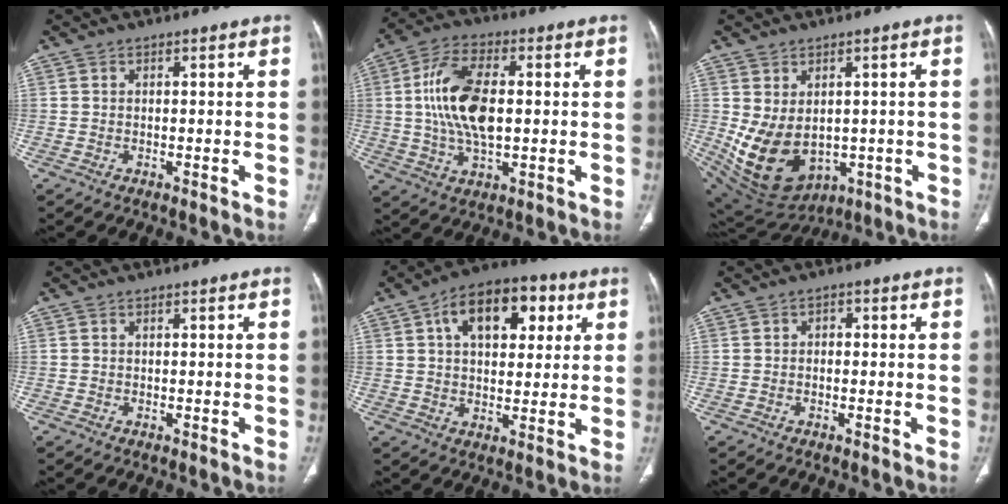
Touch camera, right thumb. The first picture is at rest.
{"total": 14.1, "force": [1.0, 7.1, 12.1], "torque": [-0.238, 0.010, 0.017]}
{"total": 13.3, "force": [-1.2, 9.6, 9.2], "torque": [-0.150, -0.009, 0.020]}
{"total": 0.0}
{"total": 15.1, "force": [5.4, 8.8, 11.1], "torque": [-0.132, 0.008, 0.079]}
{"total": 1.4, "force": [-0.1, 1.1, 0.9], "torque": [-0.004, 0.005, -0.007]}